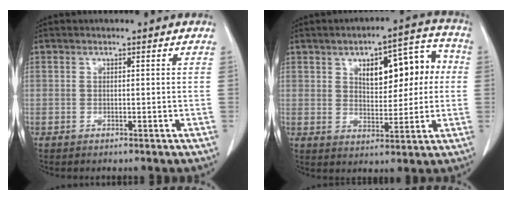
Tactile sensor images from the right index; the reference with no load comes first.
{"total": 11.7, "force": [2.5, 5.2, 10.2], "torque": [-0.131, 0.038, 0.041]}